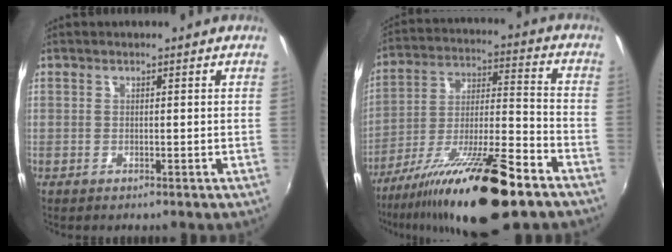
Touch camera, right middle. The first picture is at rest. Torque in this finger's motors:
{"motor_torque": [1.28, -0.86, 0.61, 0.21]}